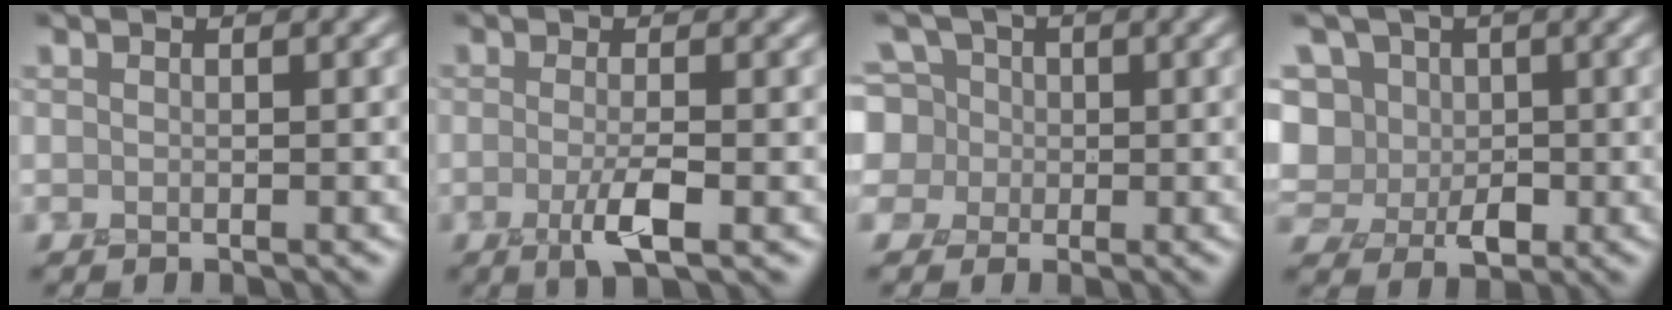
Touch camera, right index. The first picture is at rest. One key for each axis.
{"total": 2.5, "fx": -0.7, "fy": 0.4, "fz": 2.3, "tx": -0.051, "ty": -0.006, "tz": -0.016}
{"total": 7.4, "fx": 2.1, "fy": 6.8, "fz": 2.1, "tx": -0.053, "ty": 0.048, "tz": 0.012}
{"total": 10.3, "fx": 3.6, "fy": 8.5, "fz": 4.6, "tx": -0.096, "ty": 0.037, "tz": 0.041}